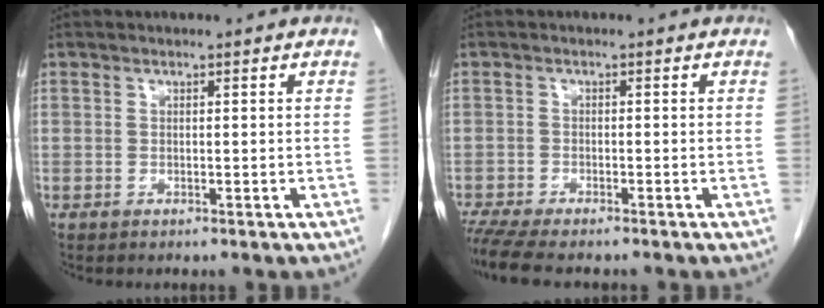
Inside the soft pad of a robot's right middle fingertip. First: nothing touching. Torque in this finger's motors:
{"motor_torque": [0.61, -0.46, 0.13, 0.03]}